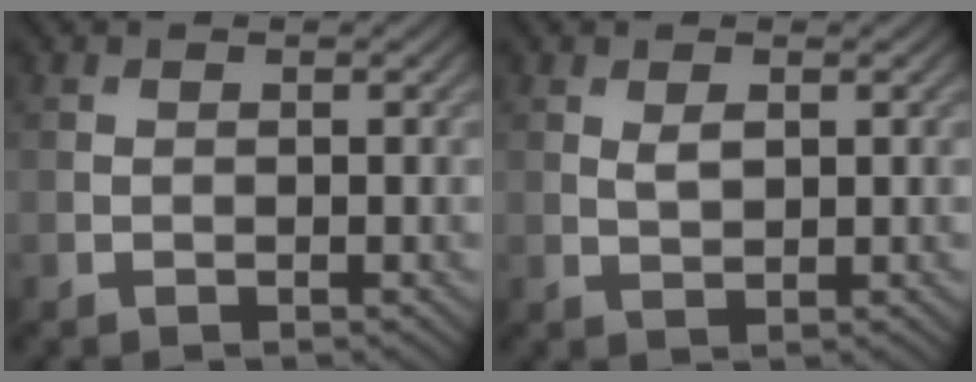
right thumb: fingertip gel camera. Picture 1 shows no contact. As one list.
[{"total": 1.6, "force": [0.6, 0.7, 1.3], "torque": [-0.029, -0.005, 0.016]}]